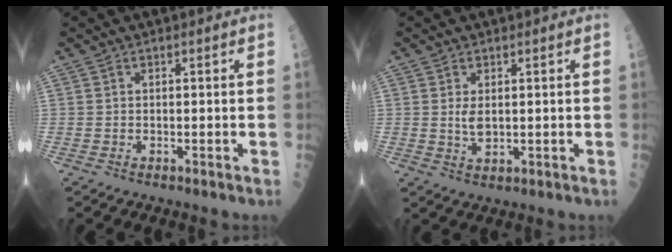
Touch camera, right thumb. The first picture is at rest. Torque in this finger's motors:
{"motor_torque": [0.39, 0.39, -0.19, -0.42, 0.00]}